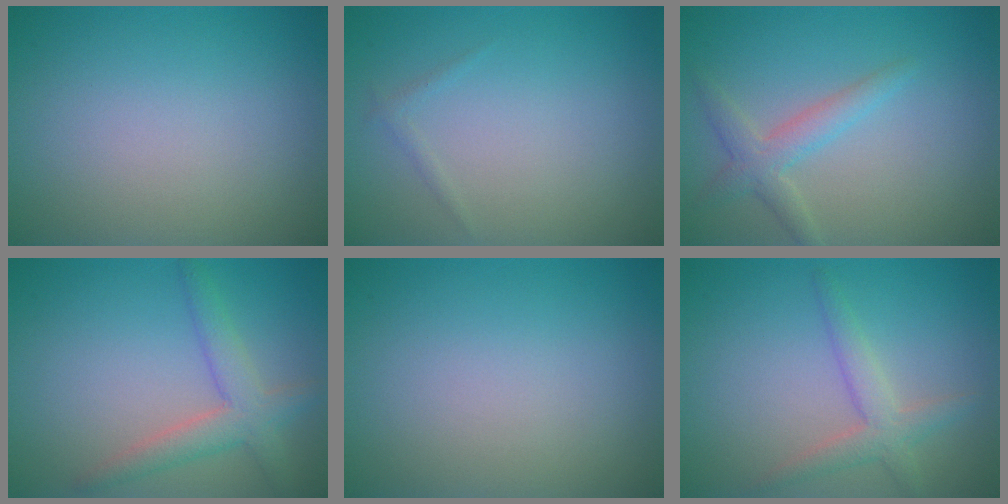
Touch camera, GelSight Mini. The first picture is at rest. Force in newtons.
{"total": 0.6, "press": 0.6, "slide": 0.0}
{"total": 2.6, "press": 2.6, "slide": 0.1}
{"total": 3.4, "press": 3.4, "slide": 0.3}
{"total": 0.0}
{"total": 2.6, "press": 2.6, "slide": 0.2}